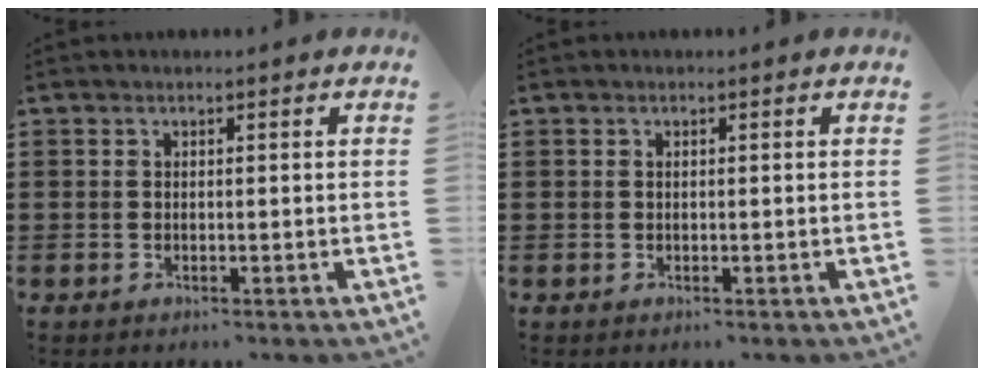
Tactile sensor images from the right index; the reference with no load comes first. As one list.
[{"total": 0.0}]